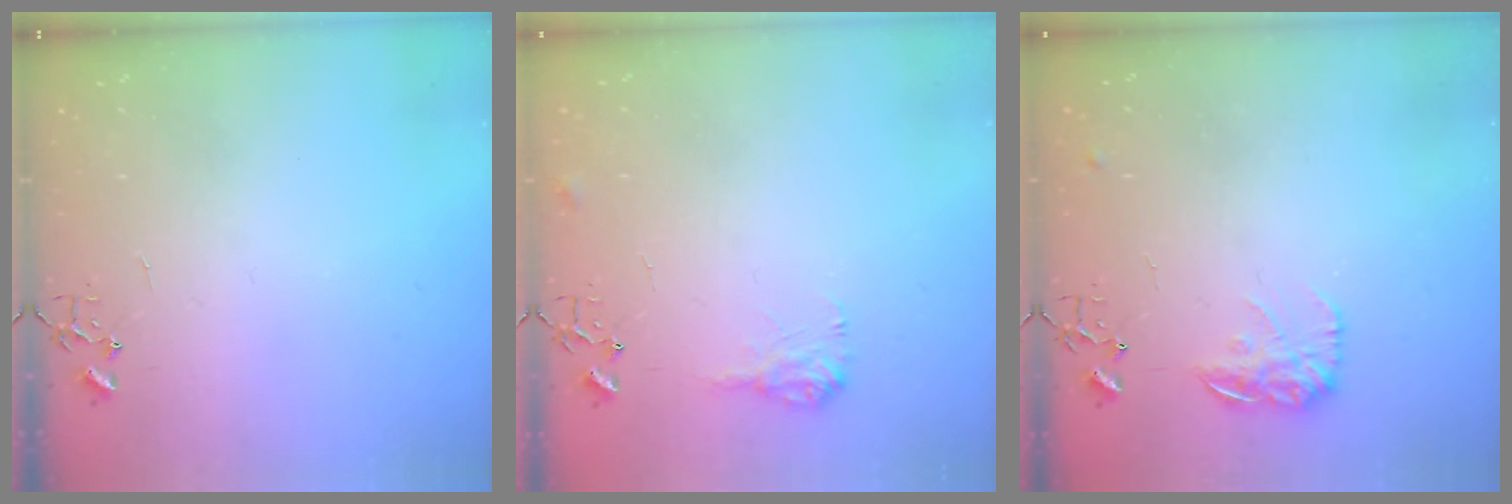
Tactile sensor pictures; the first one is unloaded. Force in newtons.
{"total": 8.5, "press": 8.5, "slide": 0.2}
{"total": 11.4, "press": 11.4, "slide": 0.6}